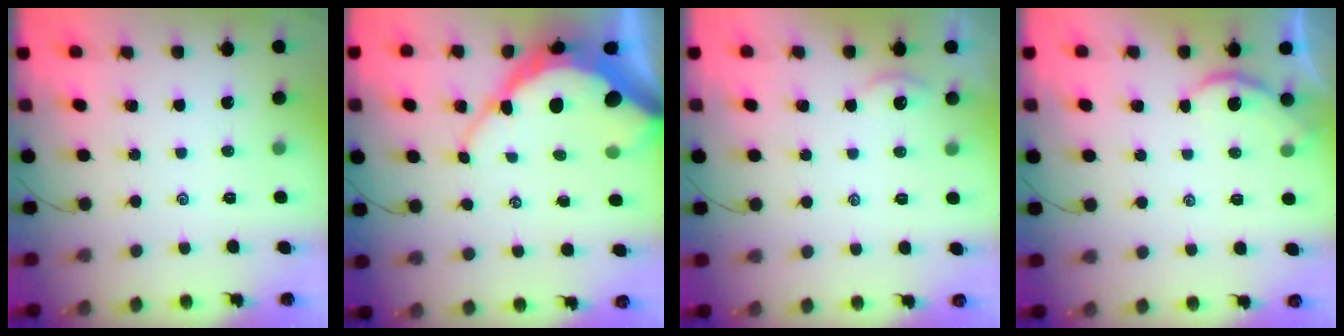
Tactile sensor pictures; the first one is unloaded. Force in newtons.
{"total": 15.1, "press": 15.1, "slide": 1.2}
{"total": 1.2, "press": 1.2, "slide": 0.2}
{"total": 2.9, "press": 2.9, "slide": 0.2}